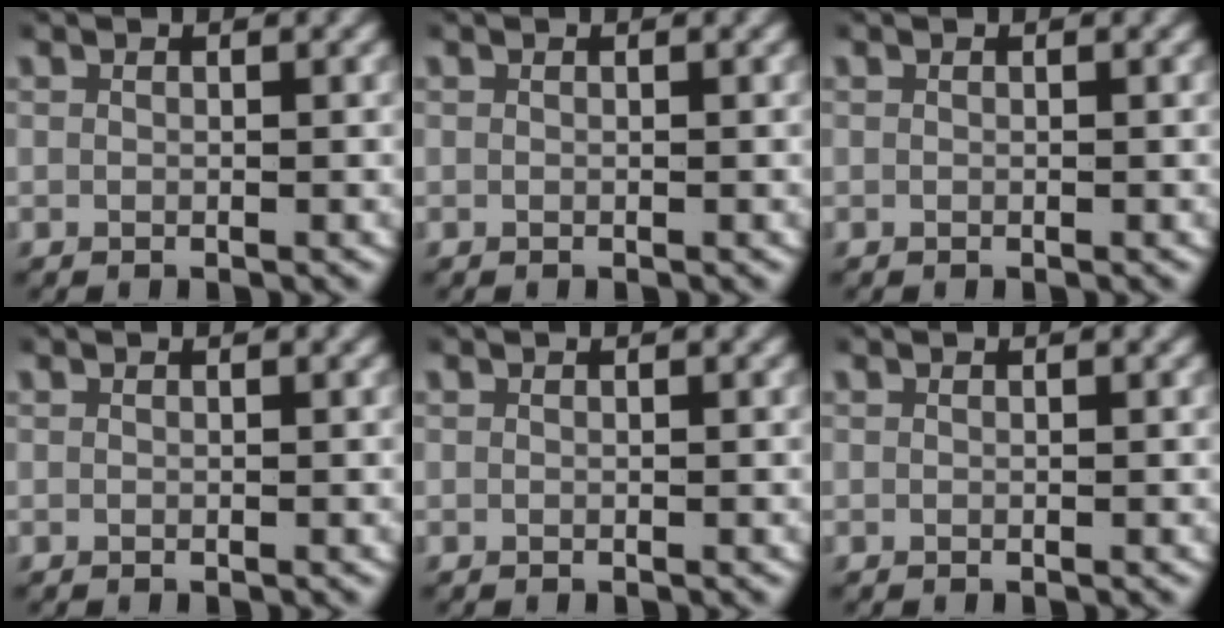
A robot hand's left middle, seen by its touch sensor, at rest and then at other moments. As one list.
[{"total": 0.0}, {"total": 0.0}, {"total": 0.0}, {"total": 0.0}, {"total": 0.0}]